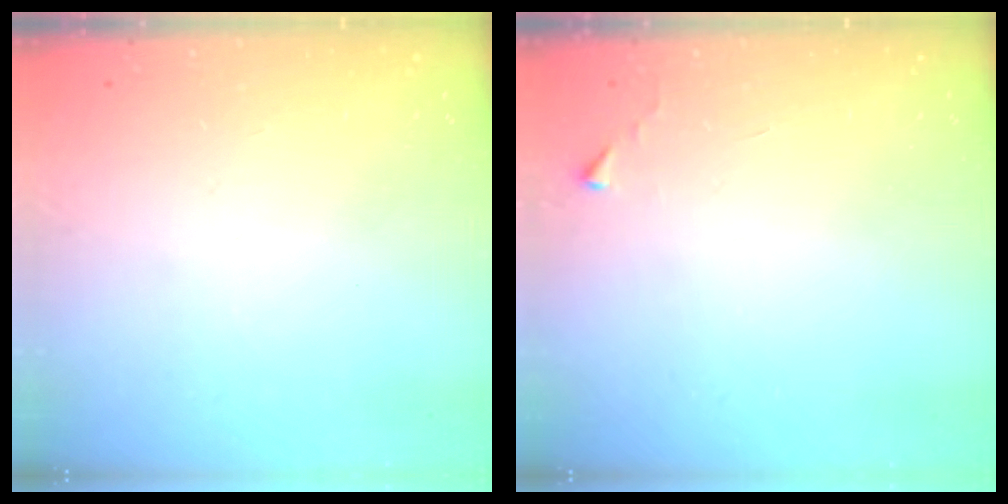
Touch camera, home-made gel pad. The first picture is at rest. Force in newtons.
{"total": 2.7, "press": 2.6, "slide": 0.4}